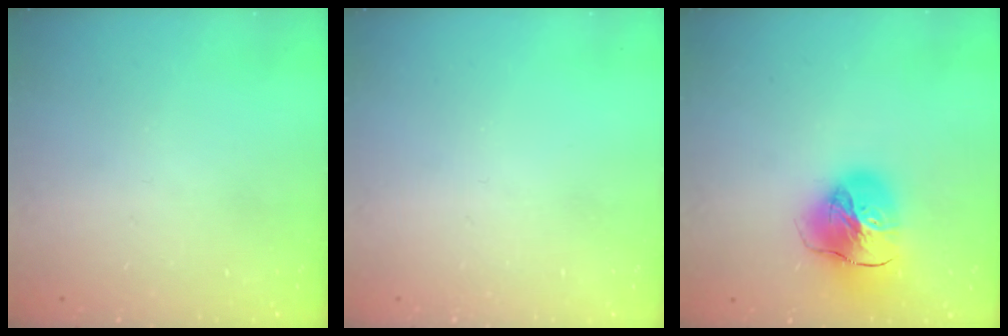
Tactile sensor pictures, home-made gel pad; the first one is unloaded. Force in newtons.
{"total": 0.0}
{"total": 19.2, "press": 19.0, "slide": 2.1}